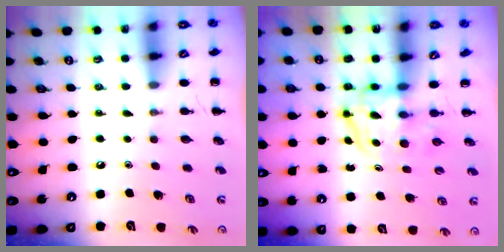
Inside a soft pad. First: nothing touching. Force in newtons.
{"total": 4.0, "press": 3.9, "slide": 0.6}